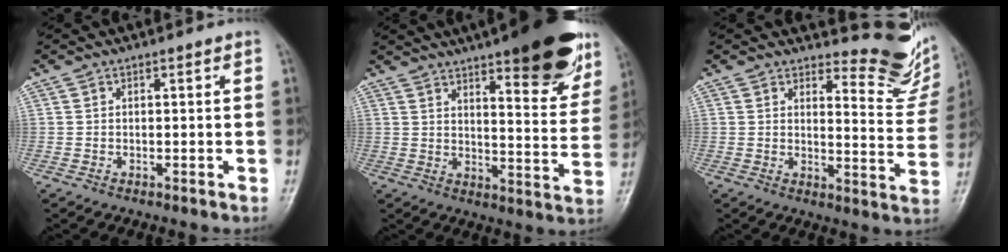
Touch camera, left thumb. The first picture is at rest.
{"total": 22.4, "force": [14.7, 6.2, 15.8], "torque": [-0.172, -0.059, 0.195]}
{"total": 12.0, "force": [11.1, 3.5, 2.7], "torque": [0.000, -0.128, 0.119]}